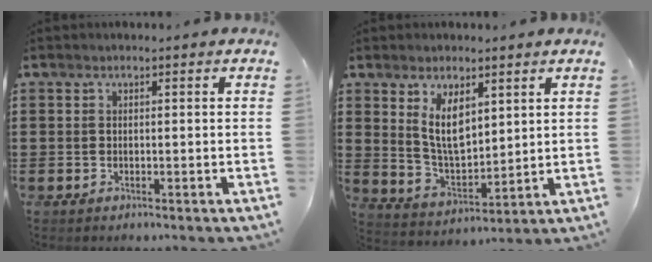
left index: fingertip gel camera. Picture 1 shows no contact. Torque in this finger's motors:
{"motor_torque": [0.64, 0.05, 0.55, 0.16]}